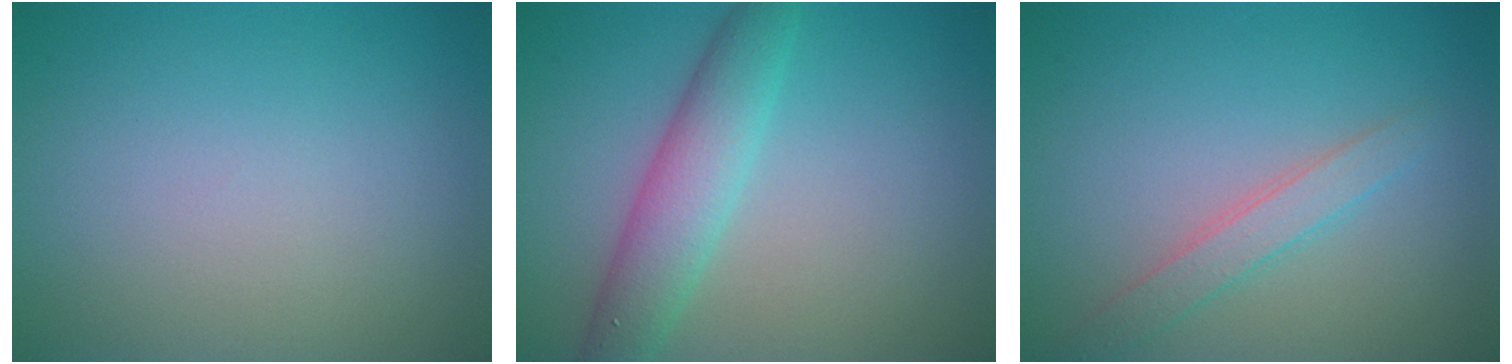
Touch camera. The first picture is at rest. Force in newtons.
{"total": 4.3, "press": 4.3, "slide": 0.2}
{"total": 2.0, "press": 2.0, "slide": 0.1}